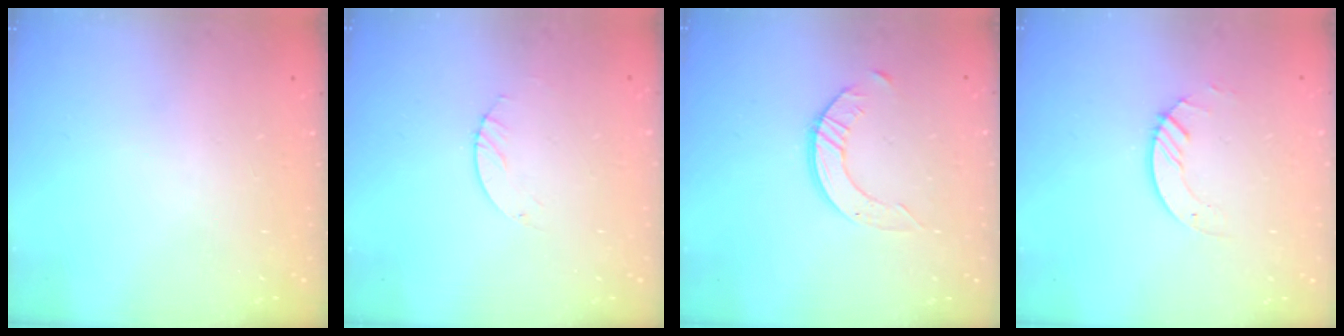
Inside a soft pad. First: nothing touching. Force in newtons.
{"total": 0.9, "press": 0.8, "slide": 0.2}
{"total": 4.2, "press": 4.2, "slide": 0.4}
{"total": 2.6, "press": 2.6, "slide": 0.3}